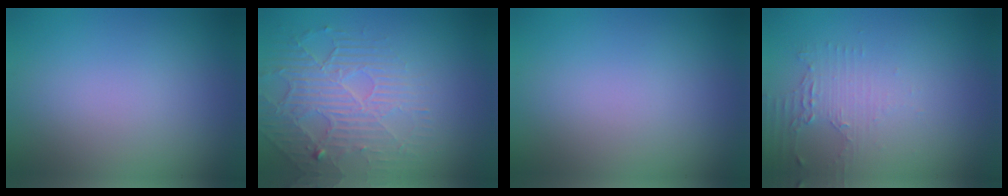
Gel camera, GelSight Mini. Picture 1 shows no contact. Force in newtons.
{"total": 4.1, "press": 3.8, "slide": 1.6}
{"total": 0.0}
{"total": 2.0, "press": 1.6, "slide": 1.1}